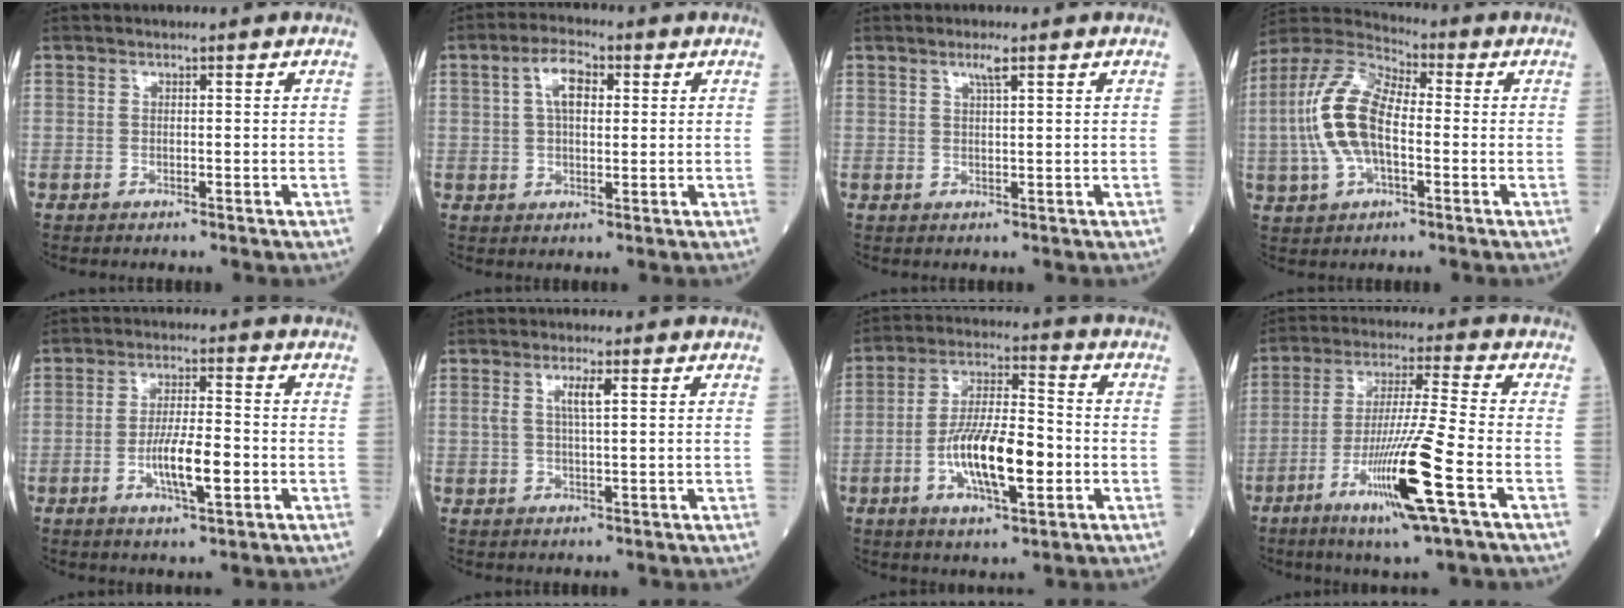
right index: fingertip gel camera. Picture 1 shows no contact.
{"total": 5.7, "force": [1.7, 2.6, 4.8], "torque": [-0.093, 0.017, 0.030]}
{"total": 2.0, "force": [1.2, 0.0, 1.6], "torque": [-0.032, 0.001, 0.022]}
{"total": 12.8, "force": [-1.0, 6.0, 11.3], "torque": [-0.261, 0.020, -0.022]}
{"total": 7.5, "force": [-2.2, 1.4, 7.1], "torque": [-0.127, 0.000, -0.038]}
{"total": 3.3, "force": [1.1, 0.4, 3.1], "torque": [-0.063, 0.002, 0.020]}
{"total": 12.9, "force": [-3.3, 3.6, 11.9], "torque": [-0.223, 0.004, -0.058]}
{"total": 13.8, "force": [-5.8, -0.8, 12.5], "torque": [-0.240, -0.021, -0.108]}